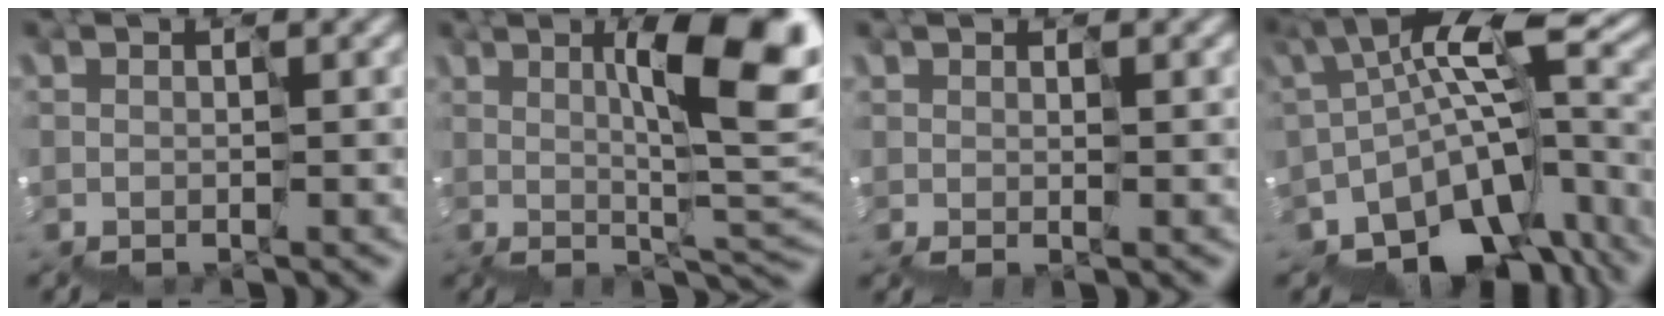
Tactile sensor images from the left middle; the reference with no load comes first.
{"total": 9.0, "force": [2.3, 2.6, 8.4], "torque": [-0.110, 0.003, 0.044]}
{"total": 0.8, "force": [0.6, 0.5, 0.2], "torque": [0.002, 0.008, 0.015]}
{"total": 10.2, "force": [-5.2, 5.5, 6.8], "torque": [-0.123, -0.001, -0.063]}